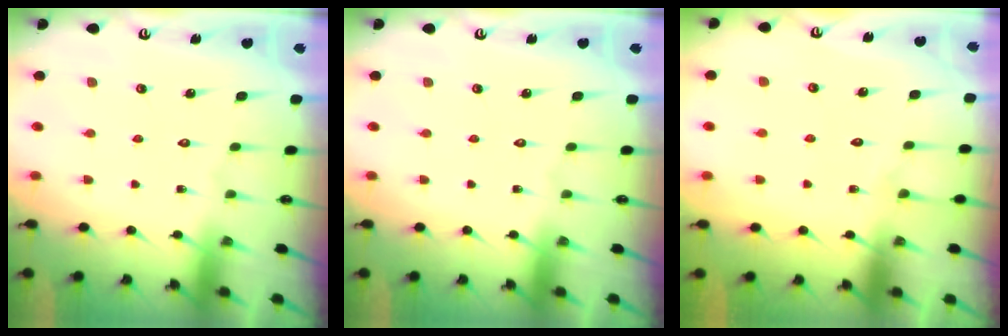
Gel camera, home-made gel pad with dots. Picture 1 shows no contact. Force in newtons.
{"total": 0.0}
{"total": 2.9, "press": 2.9, "slide": 0.3}